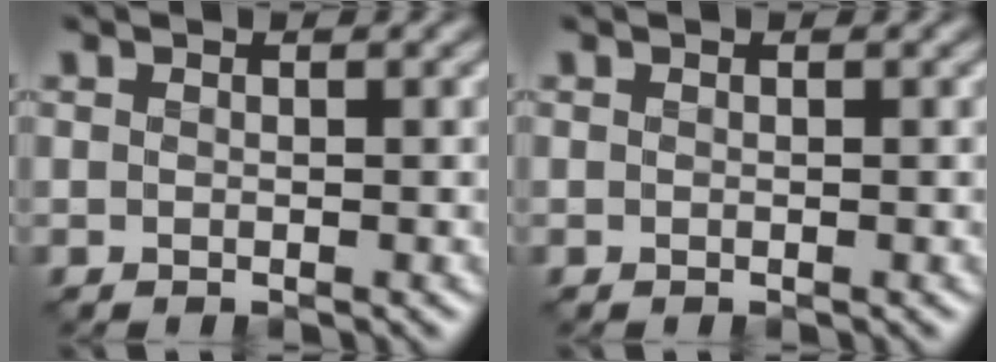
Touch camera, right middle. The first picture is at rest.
{"total": 0.0}